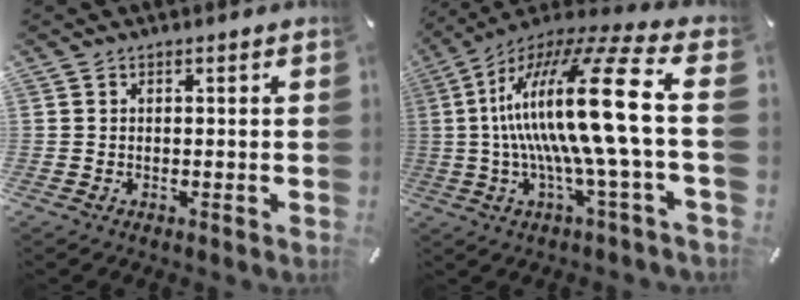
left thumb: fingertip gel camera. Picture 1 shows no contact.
{"total": 25.1, "force": [0.9, 2.6, 24.9], "torque": [-0.512, -0.027, -0.012]}